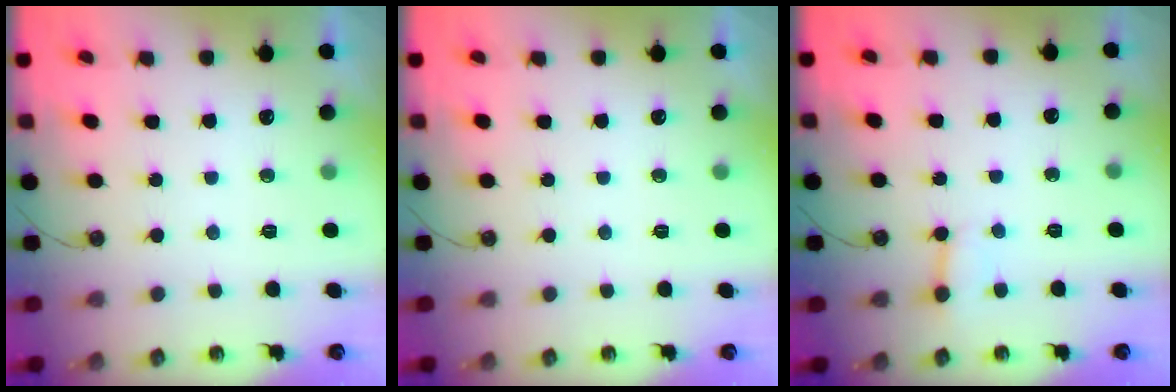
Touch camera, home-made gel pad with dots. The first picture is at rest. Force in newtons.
{"total": 0.0}
{"total": 3.0, "press": 2.9, "slide": 0.3}